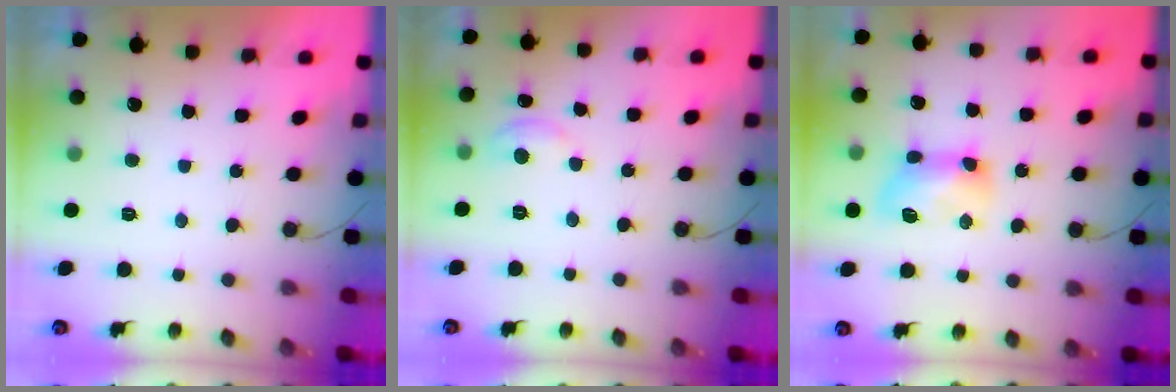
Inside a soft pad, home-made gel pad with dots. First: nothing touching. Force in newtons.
{"total": 4.2, "press": 4.2, "slide": 0.6}
{"total": 9.7, "press": 9.7, "slide": 0.8}